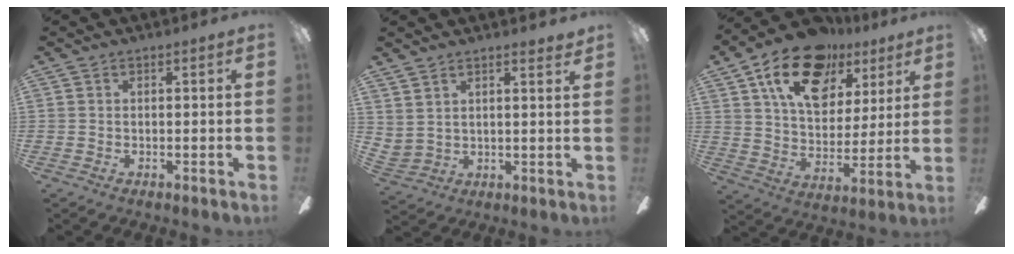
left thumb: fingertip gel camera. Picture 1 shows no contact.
{"total": 4.5, "force": [4.1, 1.6, 0.8], "torque": [-0.020, -0.019, 0.078]}
{"total": 19.8, "force": [11.2, 11.9, 11.1], "torque": [-0.185, -0.043, 0.201]}